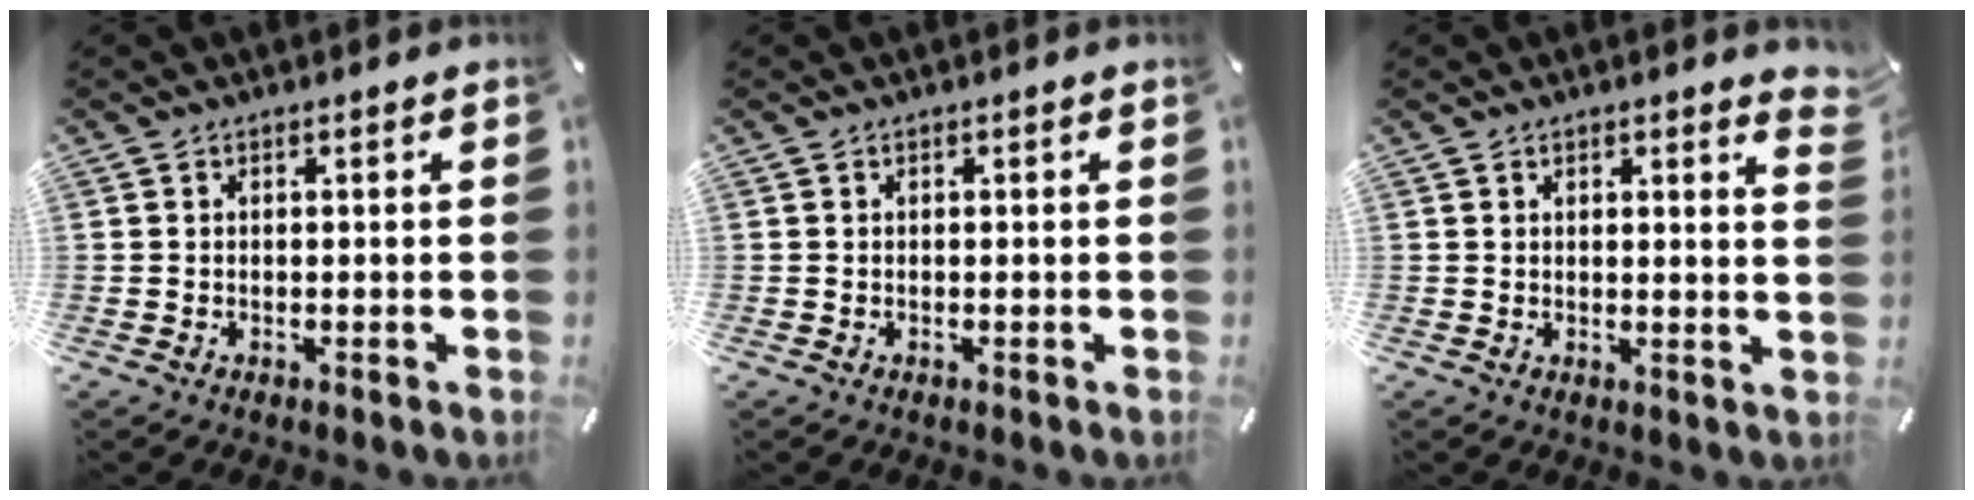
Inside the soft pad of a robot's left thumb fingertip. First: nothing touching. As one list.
[{"total": 0.0}, {"total": 2.1, "force": [1.6, 0.4, 1.4], "torque": [-0.014, -0.005, 0.024]}]